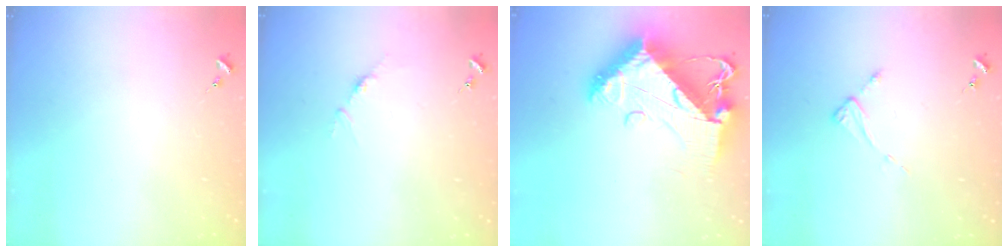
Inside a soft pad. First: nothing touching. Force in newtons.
{"total": 3.4, "press": 3.4, "slide": 0.4}
{"total": 16.5, "press": 16.4, "slide": 1.8}
{"total": 2.6, "press": 2.6, "slide": 0.4}